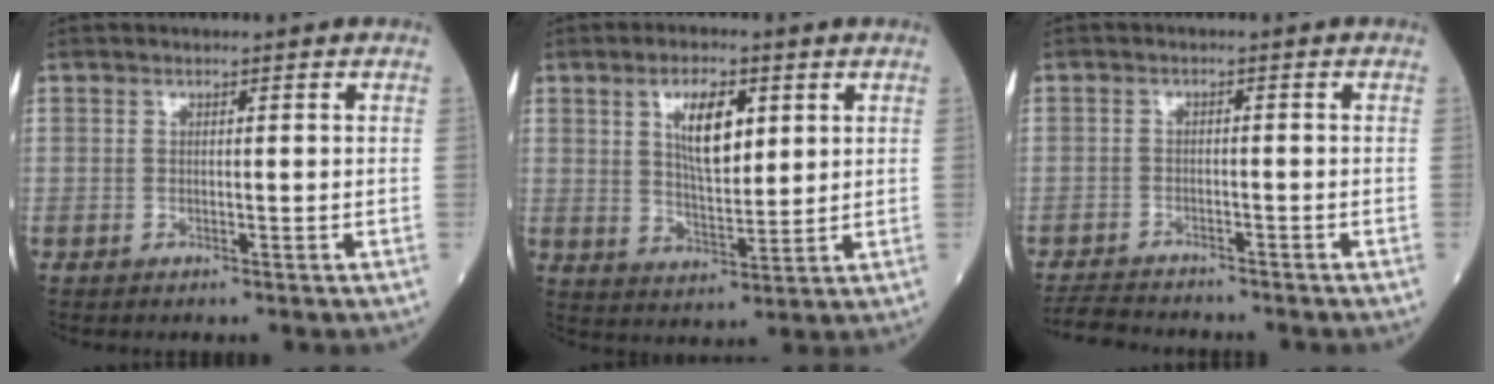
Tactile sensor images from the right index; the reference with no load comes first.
{"total": 7.5, "force": [2.9, 2.7, 6.4], "torque": [-0.115, 0.001, 0.055]}
{"total": 5.7, "force": [-5.5, 1.1, 1.0], "torque": [-0.013, -0.016, -0.095]}